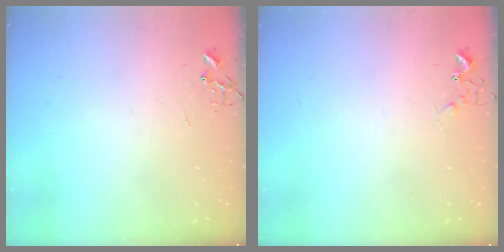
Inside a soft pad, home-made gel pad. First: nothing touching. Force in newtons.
{"total": 6.6, "press": 6.6, "slide": 0.8}